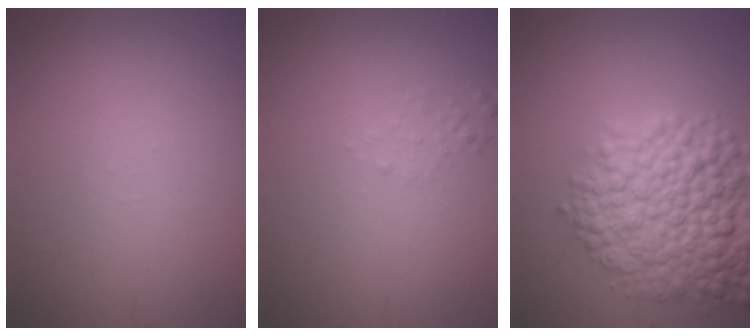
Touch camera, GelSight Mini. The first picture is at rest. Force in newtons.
{"total": 0.8, "press": 0.8, "slide": 0.1}
{"total": 8.7, "press": 8.7, "slide": 0.3}